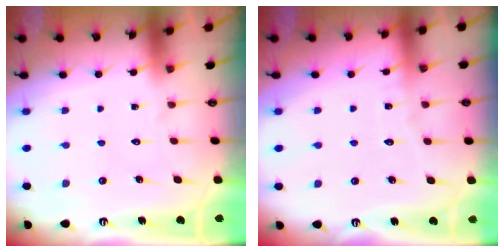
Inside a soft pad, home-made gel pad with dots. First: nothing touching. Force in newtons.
{"total": 2.1, "press": 2.1, "slide": 0.1}